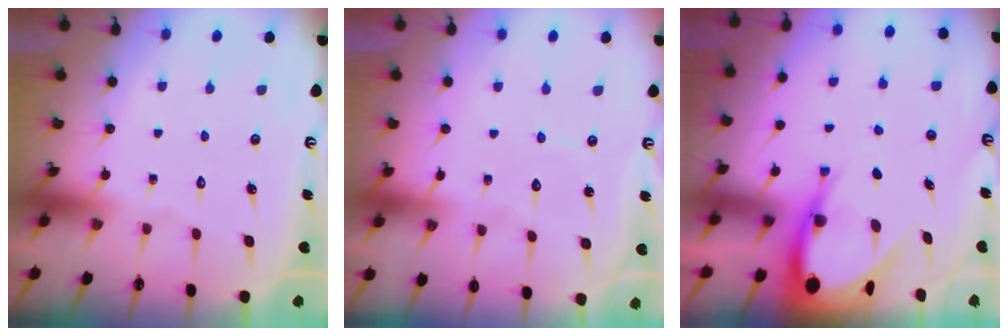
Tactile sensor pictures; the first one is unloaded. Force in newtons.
{"total": 3.4, "press": 3.4, "slide": 0.3}
{"total": 9.0, "press": 8.9, "slide": 0.9}